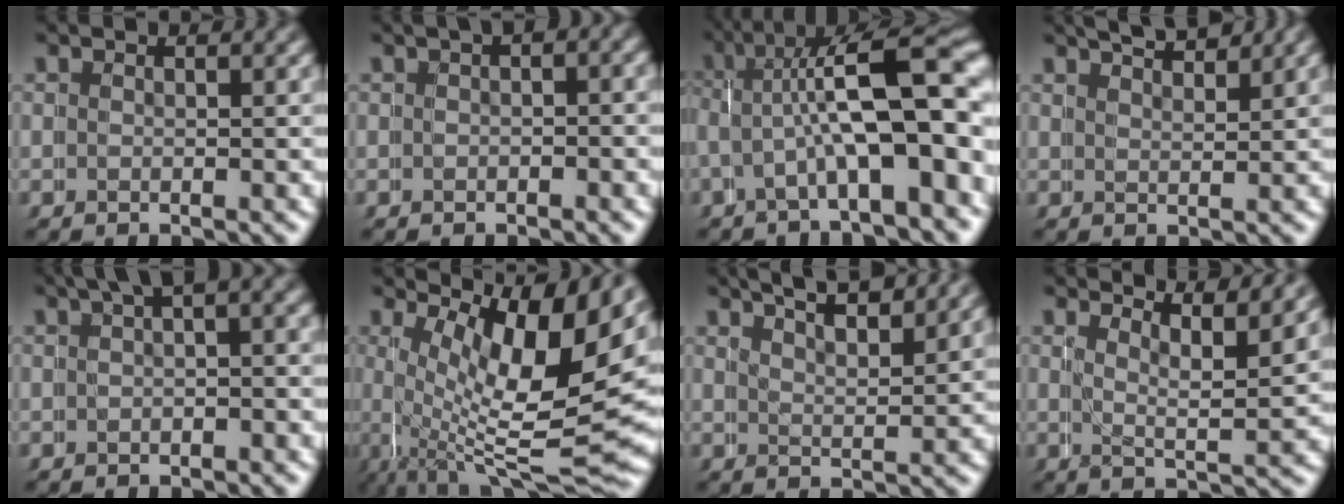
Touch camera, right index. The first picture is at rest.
{"total": 1.4, "force": [-0.1, 1.1, 0.9], "torque": [-0.004, 0.011, -0.011]}
{"total": 10.3, "force": [0.7, 4.6, 9.2], "torque": [-0.146, -0.002, 0.009]}
{"total": 4.4, "force": [4.0, 0.8, 1.5], "torque": [-0.021, 0.002, 0.063]}
{"total": 3.2, "force": [1.1, 1.5, 2.5], "torque": [-0.032, 0.012, 0.009]}
{"total": 11.9, "force": [2.5, 4.7, 10.6], "torque": [-0.162, -0.016, 0.041]}
{"total": 6.2, "force": [5.2, 1.9, 2.8], "torque": [-0.046, 0.008, 0.073]}
{"total": 4.0, "force": [3.1, 0.9, 2.3], "torque": [-0.035, -0.008, 0.043]}